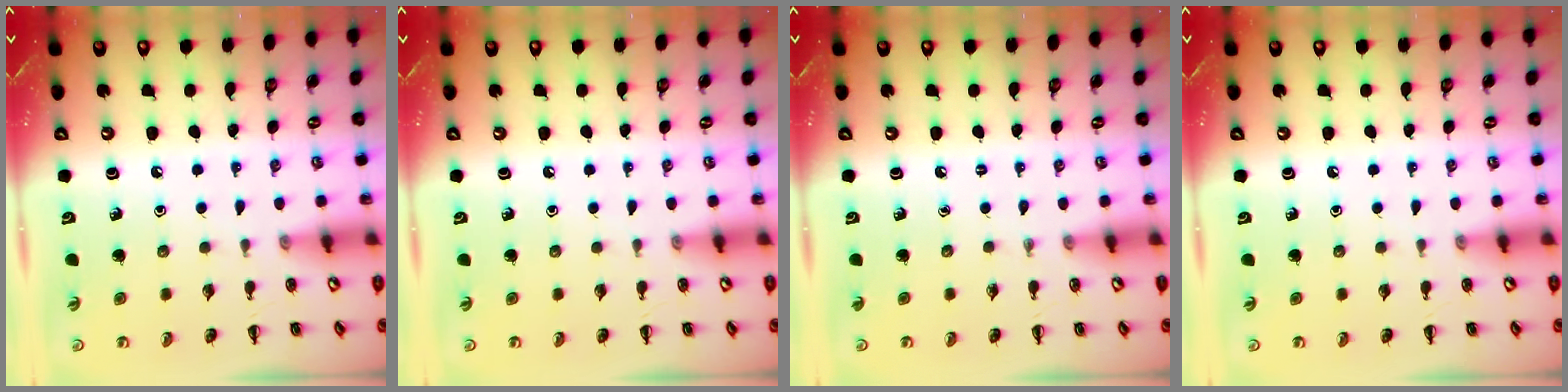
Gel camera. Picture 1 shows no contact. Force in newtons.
{"total": 0.0}
{"total": 0.0}
{"total": 0.0}